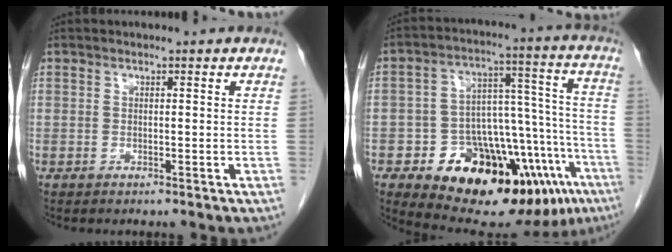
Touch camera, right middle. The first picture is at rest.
{"total": 23.7, "force": [-13.0, 9.2, 17.6], "torque": [-0.190, 0.054, -0.182]}